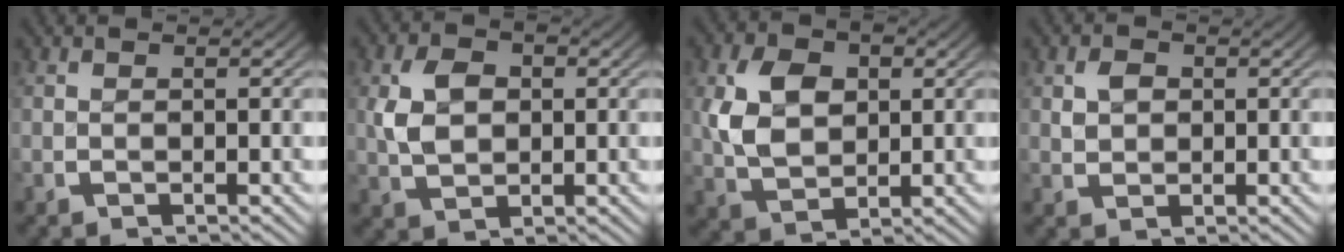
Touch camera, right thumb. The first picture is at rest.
{"total": 4.7, "force": [0.6, 3.6, 3.0], "torque": [-0.066, -0.010, 0.018]}
{"total": 7.3, "force": [0.8, 5.6, 4.6], "torque": [-0.103, -0.019, 0.025]}
{"total": 1.8, "force": [0.6, 1.6, 0.7], "torque": [-0.015, -0.006, 0.015]}